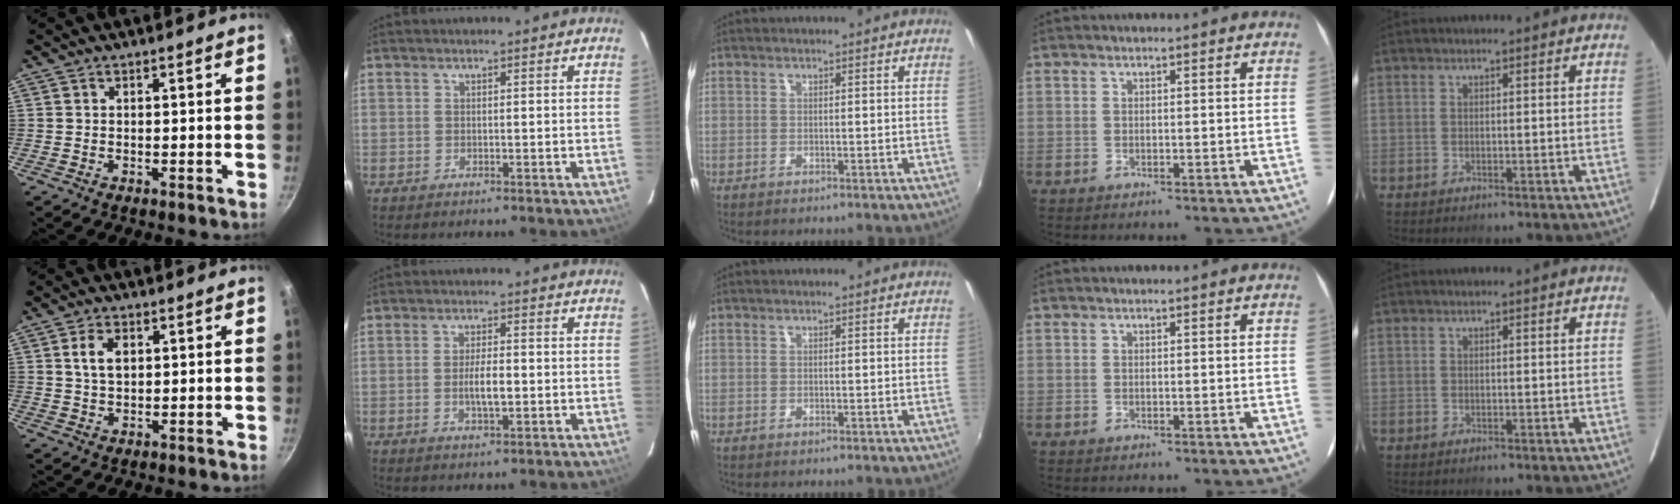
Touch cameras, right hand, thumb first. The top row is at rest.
{"thumb": {"total": 4.9, "force": [1.3, 3.1, 3.5], "torque": [-0.053, -0.002, 0.024]}, "index": {"total": 4.6, "force": [-0.8, 1.4, 4.3], "torque": [-0.079, -0.004, -0.010]}}